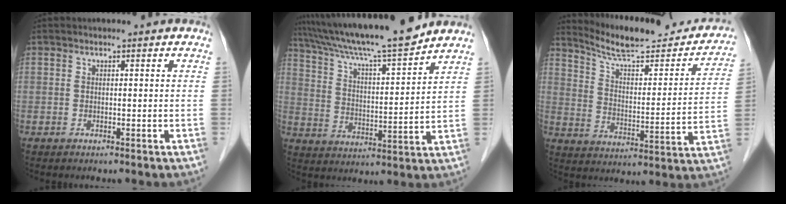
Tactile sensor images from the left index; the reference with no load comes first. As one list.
[{"total": 17.0, "force": [15.0, 0.1, 8.0], "torque": [-0.140, 0.003, 0.245]}, {"total": 20.5, "force": [18.8, 3.4, 7.5], "torque": [-0.102, -0.029, 0.260]}]